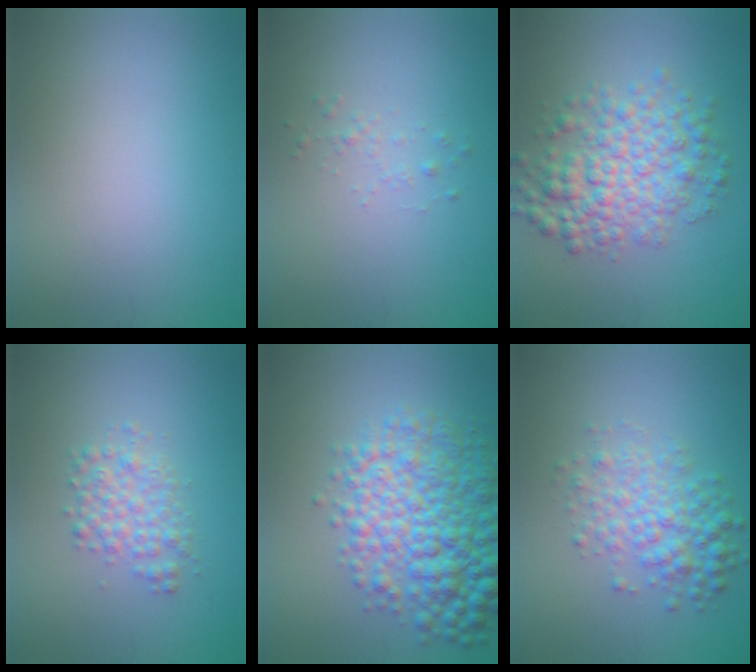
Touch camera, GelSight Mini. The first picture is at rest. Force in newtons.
{"total": 0.8, "press": 0.8, "slide": 0.0}
{"total": 5.9, "press": 5.9, "slide": 0.1}
{"total": 2.6, "press": 2.6, "slide": 0.0}
{"total": 8.1, "press": 8.1, "slide": 0.1}
{"total": 4.0, "press": 4.0, "slide": 0.0}